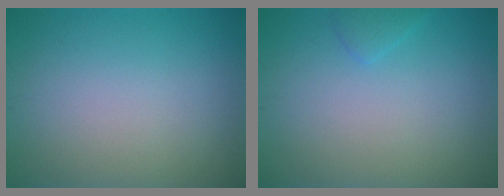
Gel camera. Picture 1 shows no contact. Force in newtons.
{"total": 1.0, "press": 1.0, "slide": 0.2}